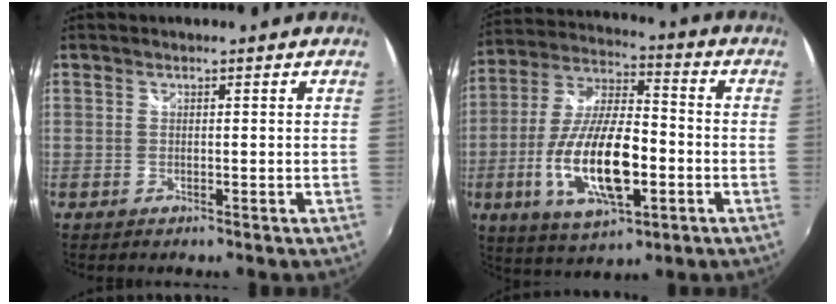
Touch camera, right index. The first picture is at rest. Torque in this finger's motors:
{"motor_torque": [1.30, -0.83, 1.05, 0.21]}